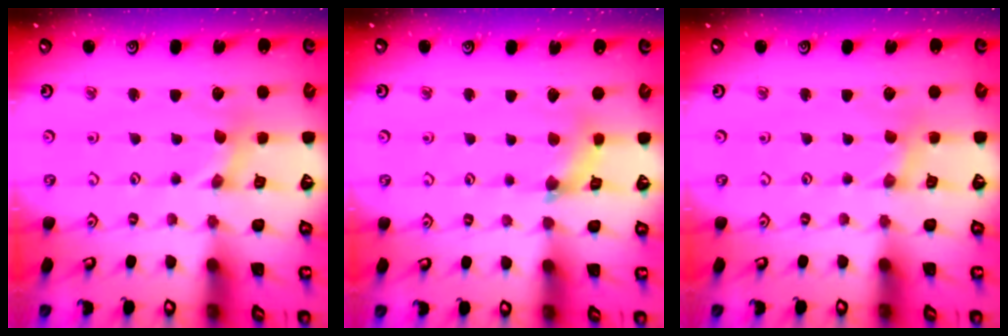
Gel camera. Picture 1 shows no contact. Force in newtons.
{"total": 4.7, "press": 4.6, "slide": 0.6}
{"total": 1.0, "press": 1.0, "slide": 0.2}